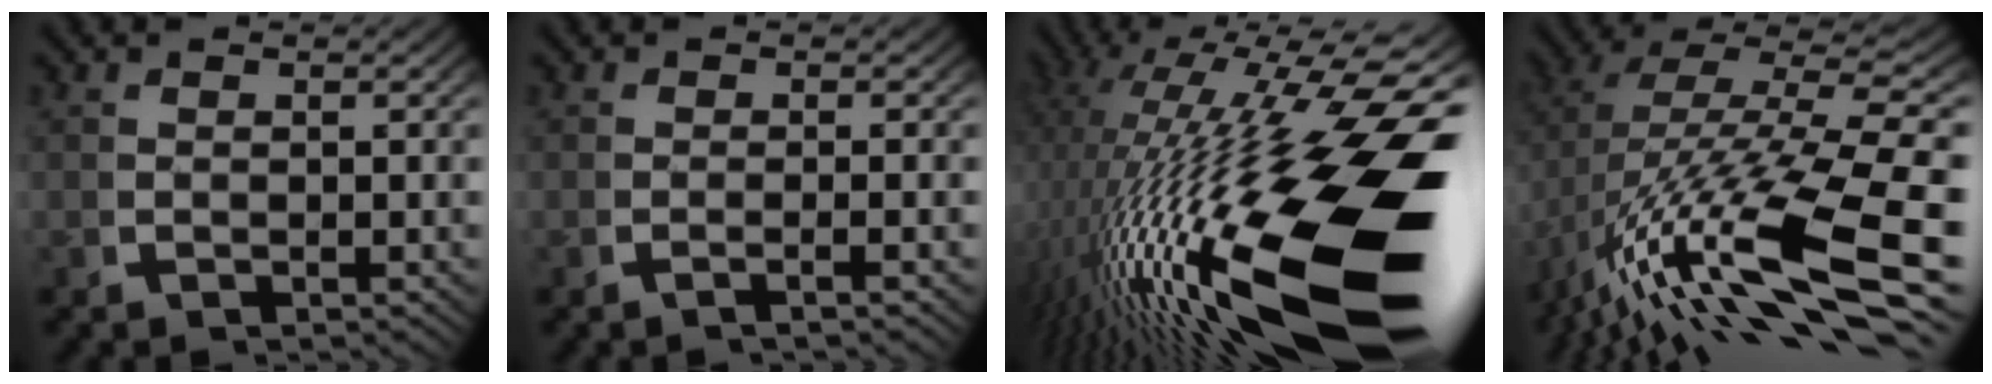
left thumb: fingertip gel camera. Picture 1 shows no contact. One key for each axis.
{"total": 1.4, "fx": -0.6, "fy": -0.3, "fz": 1.3, "tx": -0.027, "ty": 0.003, "tz": -0.012}
{"total": 20.0, "fx": -3.8, "fy": 9.0, "fz": 17.5, "tx": -0.300, "ty": -0.058, "tz": -0.020}
{"total": 13.0, "fx": -2.2, "fy": 6.3, "fz": 11.1, "tx": -0.218, "ty": -0.037, "tz": -0.005}